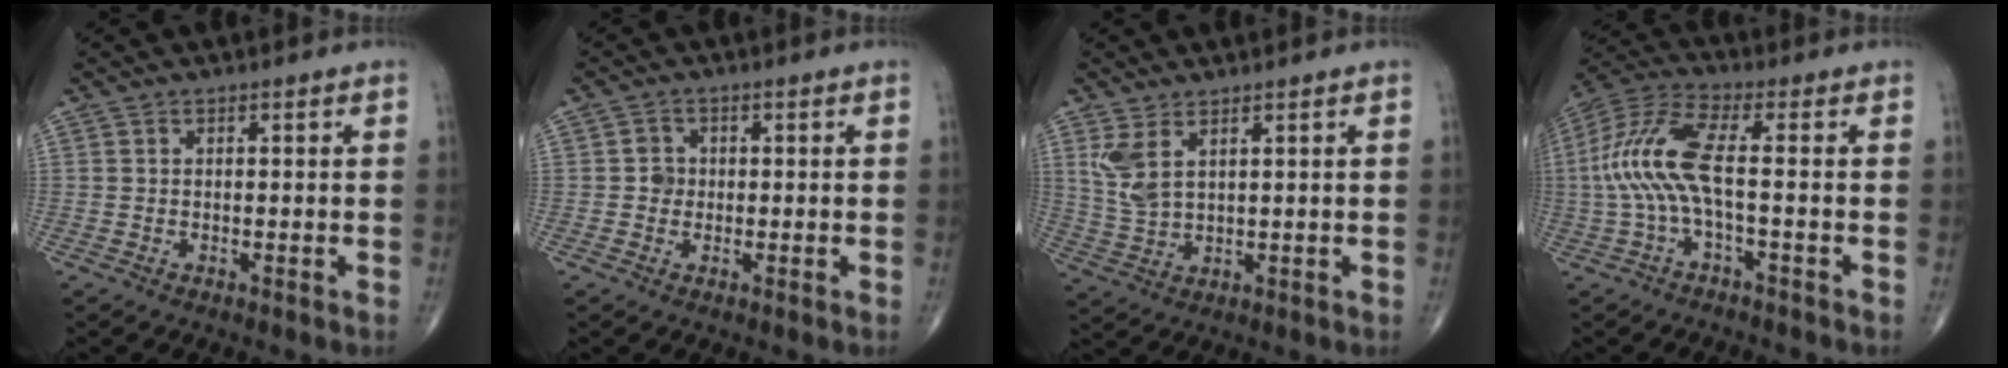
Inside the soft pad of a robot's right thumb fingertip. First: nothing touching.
{"total": 2.3, "force": [-0.1, 2.1, 0.9], "torque": [0.000, 0.007, -0.006]}
{"total": 5.6, "force": [2.7, 2.4, 4.4], "torque": [-0.099, -0.011, 0.066]}
{"total": 11.9, "force": [-0.9, 3.3, 11.4], "torque": [-0.275, 0.039, -0.021]}